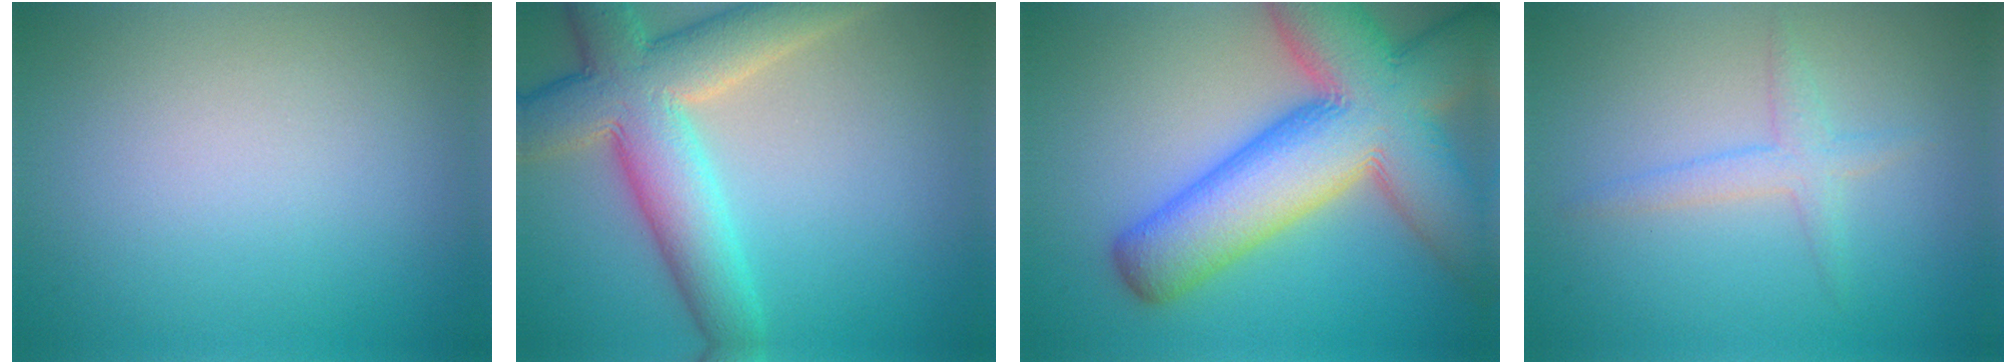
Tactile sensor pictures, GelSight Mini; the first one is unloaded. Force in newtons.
{"total": 9.4, "press": 9.4, "slide": 0.6}
{"total": 14.5, "press": 14.4, "slide": 0.8}
{"total": 1.9, "press": 1.9, "slide": 0.1}